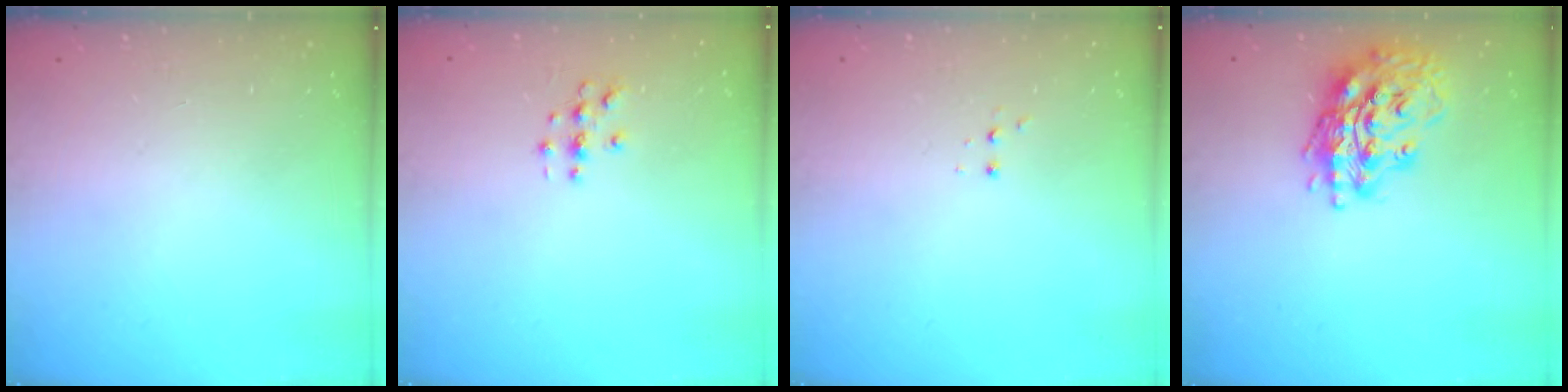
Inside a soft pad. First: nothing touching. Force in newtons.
{"total": 2.8, "press": 2.8, "slide": 0.3}
{"total": 2.8, "press": 2.8, "slide": 0.5}
{"total": 17.6, "press": 17.5, "slide": 2.3}